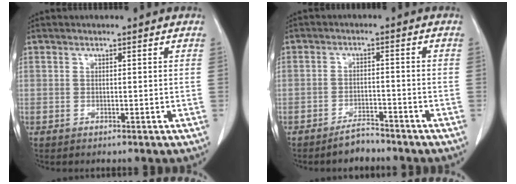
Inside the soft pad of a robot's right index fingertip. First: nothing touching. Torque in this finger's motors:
{"motor_torque": [-0.22, -0.19, -0.20, -0.10]}